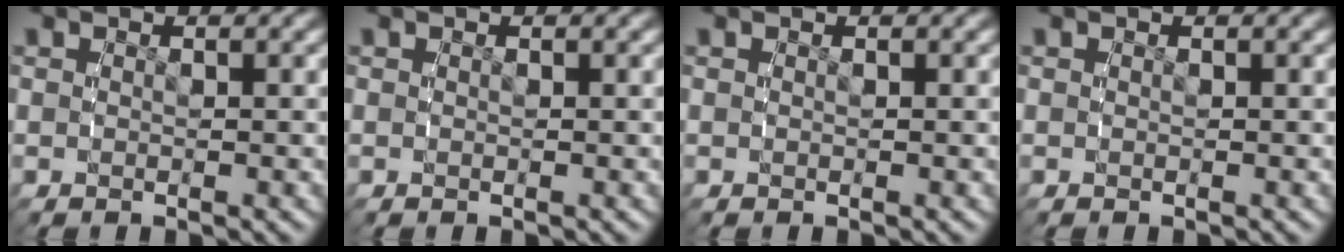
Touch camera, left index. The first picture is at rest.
{"total": 0.0}
{"total": 0.0}
{"total": 0.0}